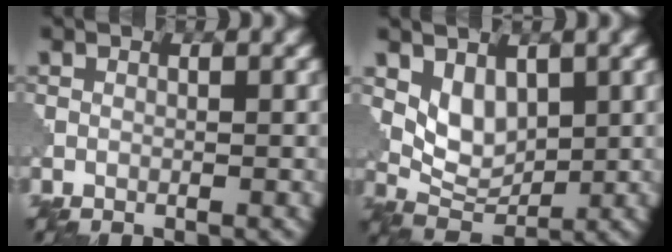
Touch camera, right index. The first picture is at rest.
{"total": 3.7, "force": [1.3, 2.4, 2.5], "torque": [-0.045, -0.010, 0.034]}